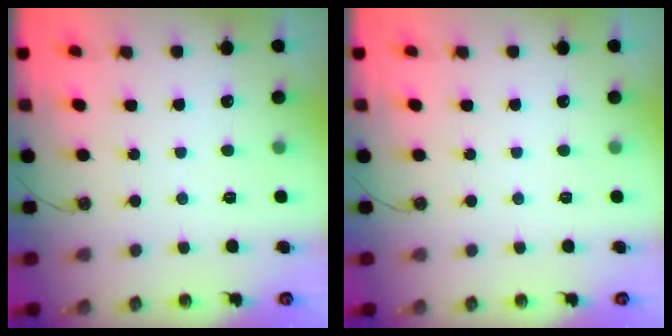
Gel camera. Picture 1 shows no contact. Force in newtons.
{"total": 0.0}